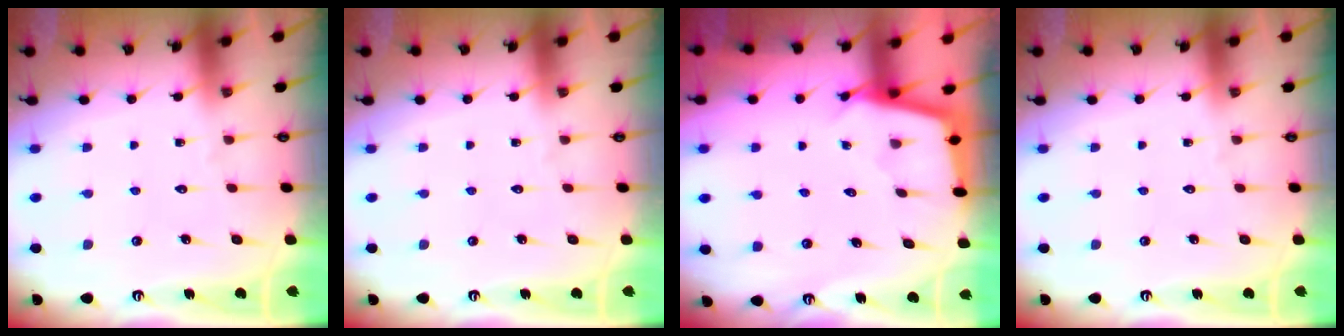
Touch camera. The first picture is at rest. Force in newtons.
{"total": 0.0}
{"total": 2.3, "press": 2.3, "slide": 0.2}
{"total": 0.0}